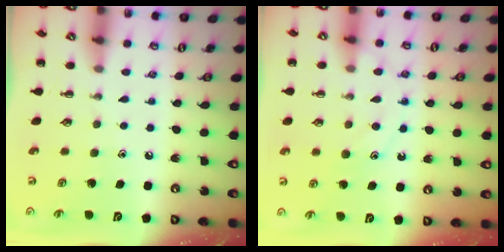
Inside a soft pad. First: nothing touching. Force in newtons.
{"total": 10.3, "press": 10.3, "slide": 0.8}